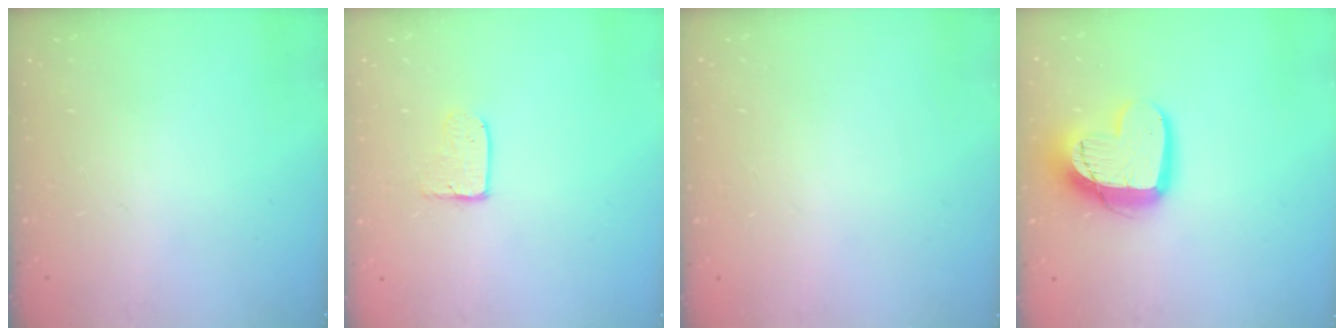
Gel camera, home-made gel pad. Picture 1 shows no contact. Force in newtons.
{"total": 4.0, "press": 4.0, "slide": 0.4}
{"total": 0.0}
{"total": 14.0, "press": 13.9, "slide": 1.3}